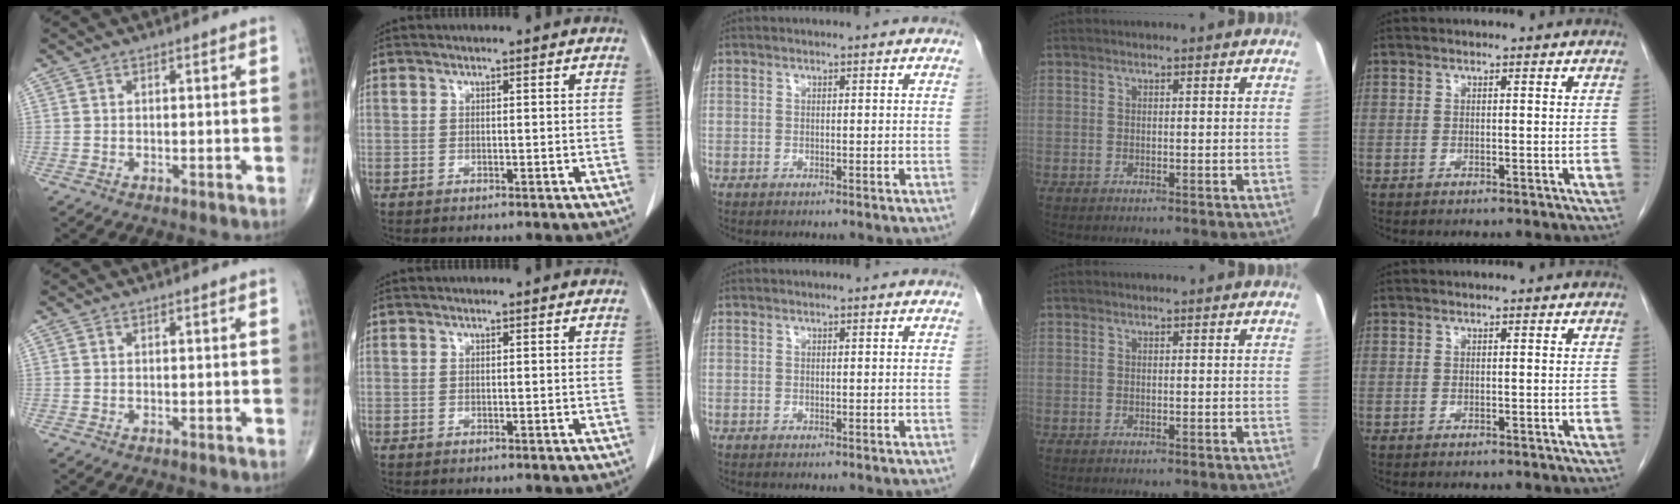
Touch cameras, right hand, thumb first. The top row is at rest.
{}